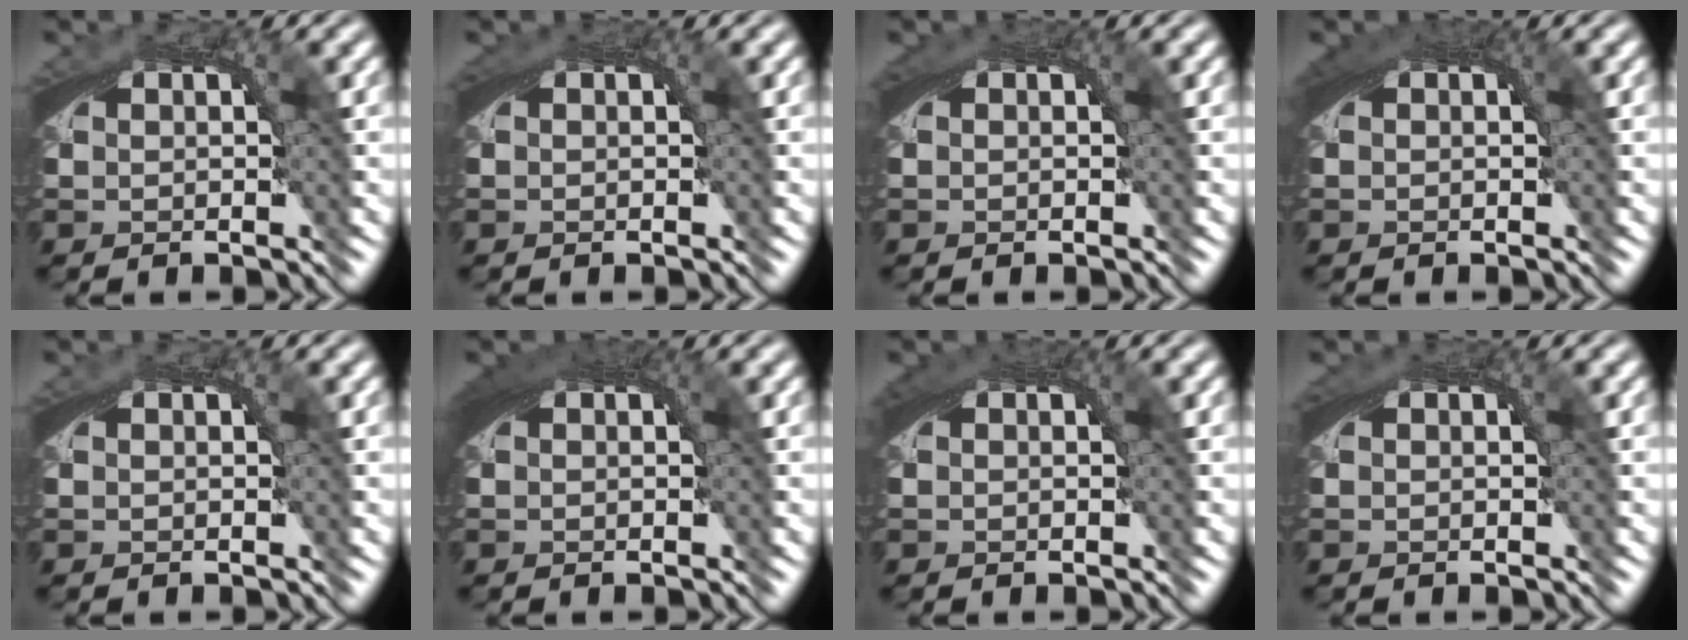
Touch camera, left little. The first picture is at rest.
{"total": 0.7, "force": [0.2, 0.0, 0.7], "torque": [-0.009, 0.000, 0.004]}
{"total": 1.0, "force": [0.3, 0.0, 0.9], "torque": [-0.012, 0.001, 0.006]}
{"total": 1.9, "force": [0.7, 0.3, 1.7], "torque": [-0.020, 0.005, 0.010]}
{"total": 0.0}
{"total": 2.5, "force": [0.9, 0.6, 2.3], "torque": [-0.027, 0.007, 0.012]}
{"total": 1.4, "force": [0.5, 0.1, 1.2], "torque": [-0.016, 0.002, 0.008]}
{"total": 0.7, "force": [0.2, 0.1, 0.7], "torque": [-0.009, 0.001, 0.004]}